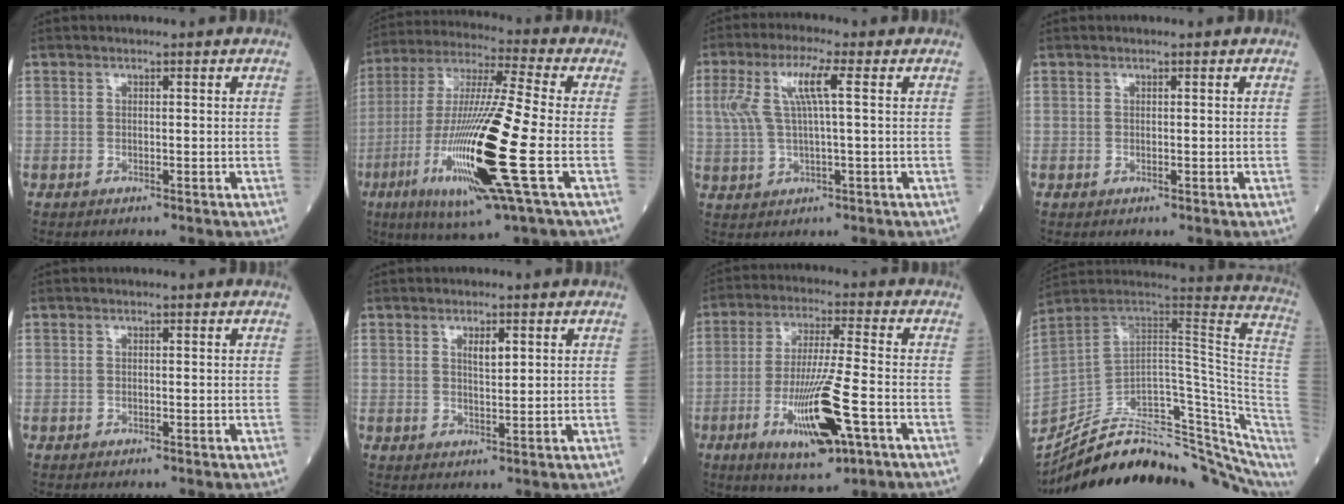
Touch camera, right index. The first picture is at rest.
{"total": 20.4, "force": [-5.8, 0.2, 19.5], "torque": [-0.411, -0.031, -0.114]}
{"total": 7.2, "force": [1.8, 0.8, 6.9], "torque": [-0.155, 0.021, 0.039]}
{"total": 0.0}
{"total": 0.0}
{"total": 2.4, "force": [1.1, 0.5, 2.1], "torque": [-0.038, -0.001, 0.020]}
{"total": 13.2, "force": [-5.0, 1.4, 12.1], "torque": [-0.229, -0.020, -0.082]}
{"total": 27.9, "force": [-21.8, 7.5, 15.8], "torque": [-0.174, 0.027, -0.312]}